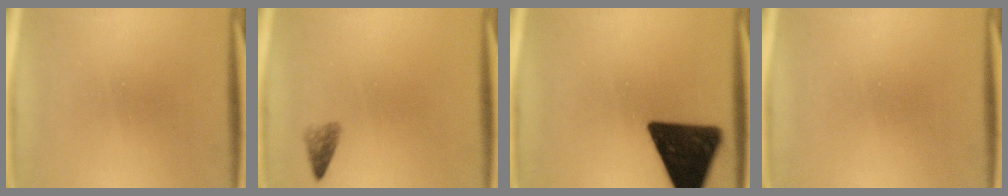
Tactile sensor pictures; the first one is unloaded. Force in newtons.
{"total": 1.7}
{"total": 15.5}
{"total": 0.0}